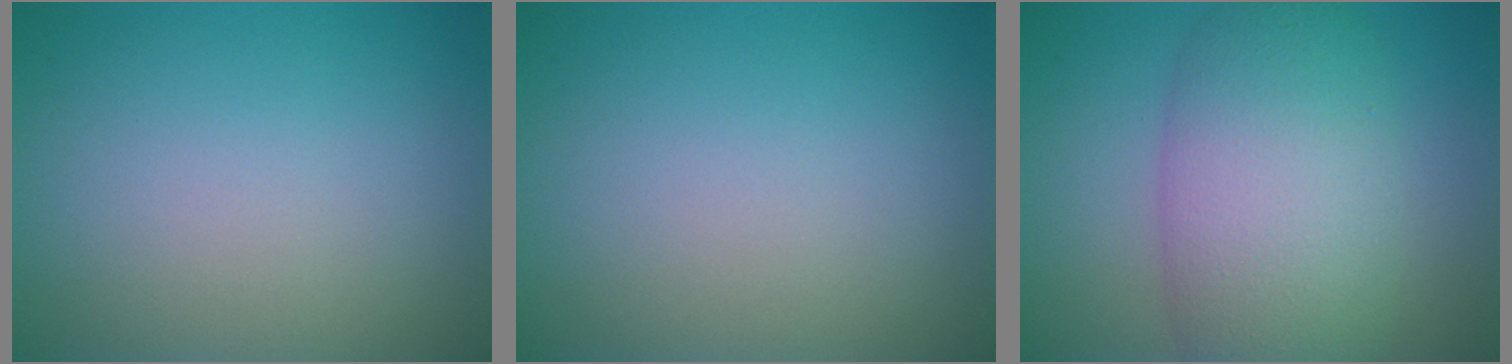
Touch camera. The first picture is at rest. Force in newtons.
{"total": 0.0}
{"total": 8.9, "press": 8.9, "slide": 0.4}